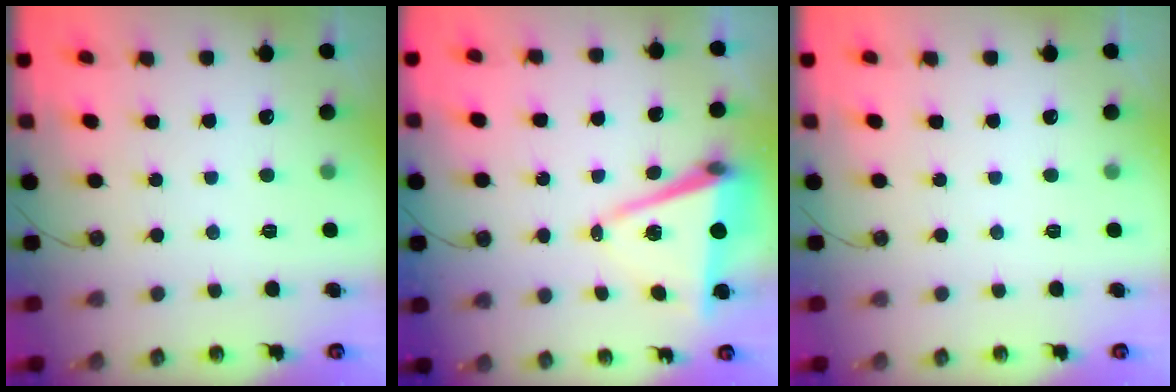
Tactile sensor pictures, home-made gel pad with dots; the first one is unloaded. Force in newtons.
{"total": 9.1, "press": 8.0, "slide": 4.4}
{"total": 0.0}